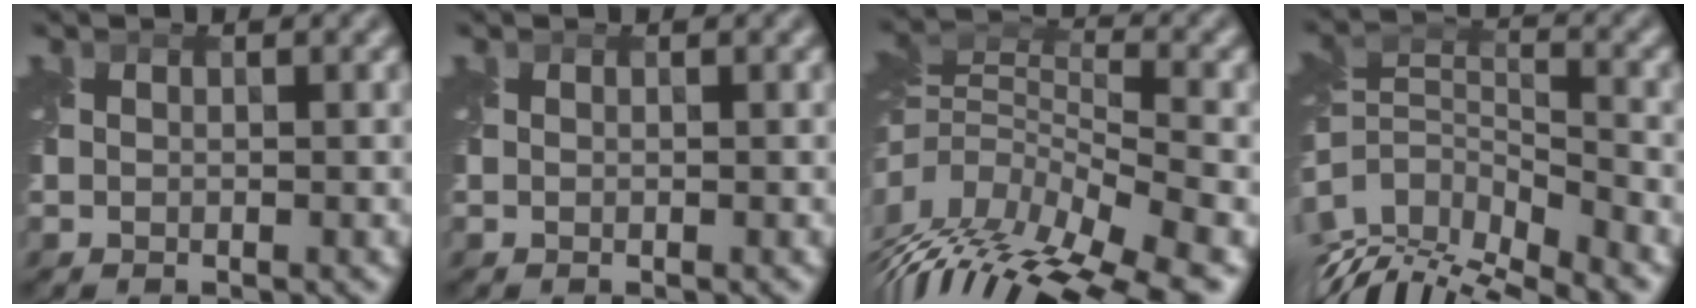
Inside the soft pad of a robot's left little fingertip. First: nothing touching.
{"total": 0.0}
{"total": 11.0, "force": [-5.8, 3.9, 8.4], "torque": [-0.166, 0.008, -0.099]}
{"total": 10.0, "force": [-6.9, 4.3, 5.8], "torque": [-0.126, -0.004, -0.114]}